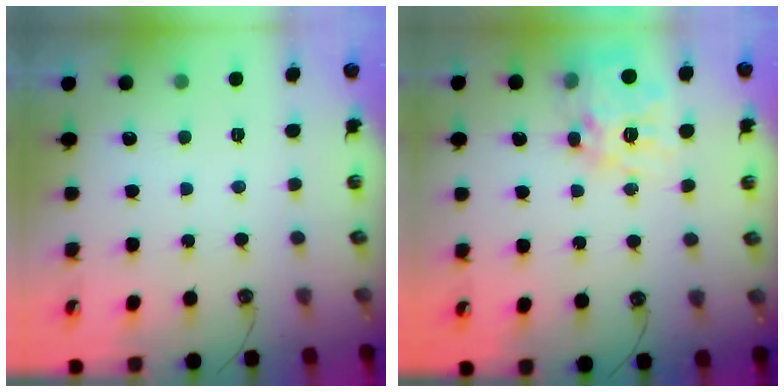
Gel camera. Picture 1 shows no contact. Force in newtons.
{"total": 15.1, "press": 15.0, "slide": 1.6}